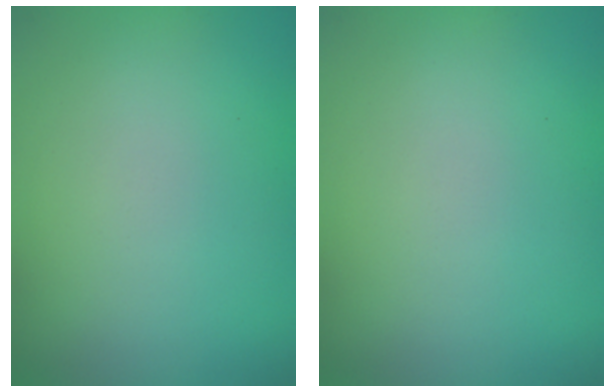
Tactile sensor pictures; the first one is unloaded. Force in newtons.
{"total": 0.0}